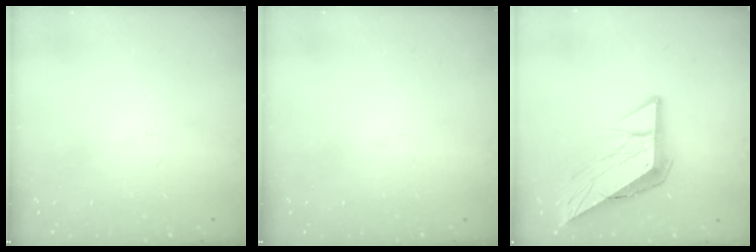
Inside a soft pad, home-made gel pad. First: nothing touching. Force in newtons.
{"total": 0.0}
{"total": 11.7, "press": 11.6, "slide": 1.4}